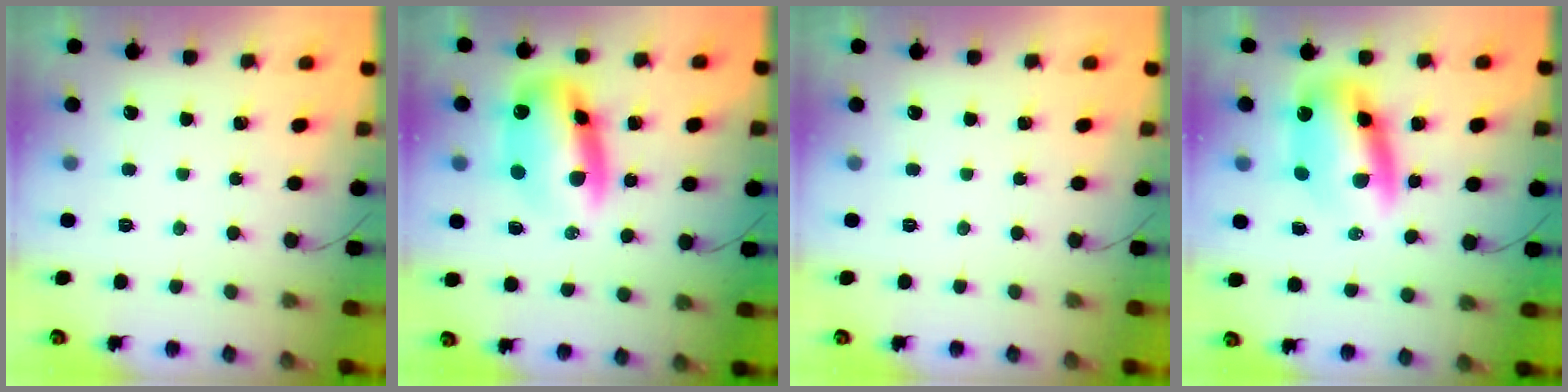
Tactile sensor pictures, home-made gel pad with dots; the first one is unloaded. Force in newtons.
{"total": 11.9, "press": 11.5, "slide": 3.2}
{"total": 0.0}
{"total": 9.8, "press": 9.5, "slide": 2.5}